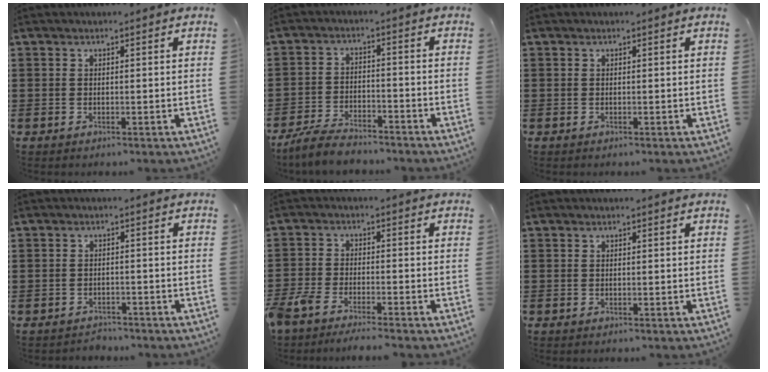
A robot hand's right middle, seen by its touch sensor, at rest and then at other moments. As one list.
[{"total": 5.3, "force": [-4.9, 1.1, 1.7], "torque": [-0.042, 0.002, -0.098]}, {"total": 0.0}, {"total": 1.9, "force": [-1.8, 0.5, -0.3], "torque": [-0.002, 0.002, -0.042]}, {"total": 4.1, "force": [-3.7, 0.5, 1.5], "torque": [-0.055, -0.011, -0.083]}, {"total": 0.0}]